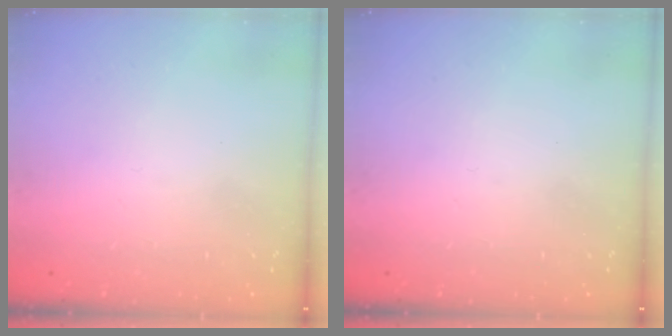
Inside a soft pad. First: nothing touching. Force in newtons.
{"total": 0.0}